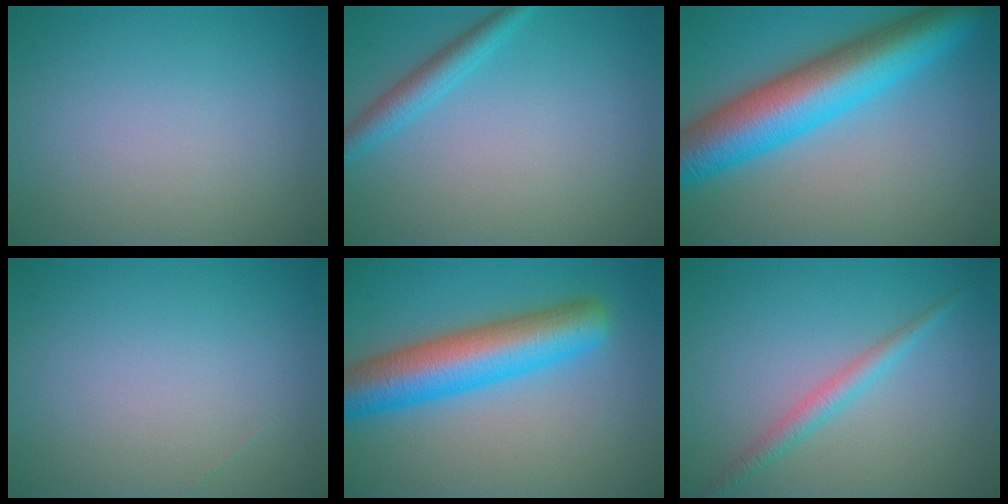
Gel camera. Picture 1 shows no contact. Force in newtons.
{"total": 2.4, "press": 2.4, "slide": 0.2}
{"total": 10.3, "press": 10.3, "slide": 0.2}
{"total": 0.0}
{"total": 8.4, "press": 8.4, "slide": 0.2}
{"total": 2.1, "press": 2.1, "slide": 0.1}